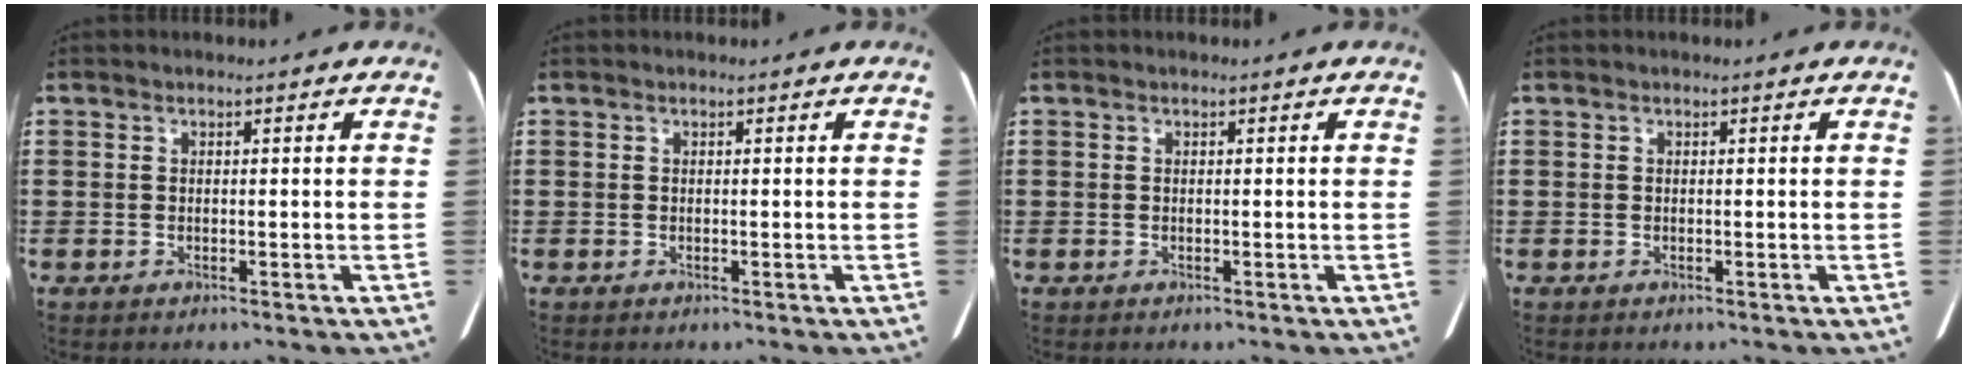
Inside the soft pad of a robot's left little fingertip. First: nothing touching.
{"total": 0.0}
{"total": 0.0}
{"total": 0.0}